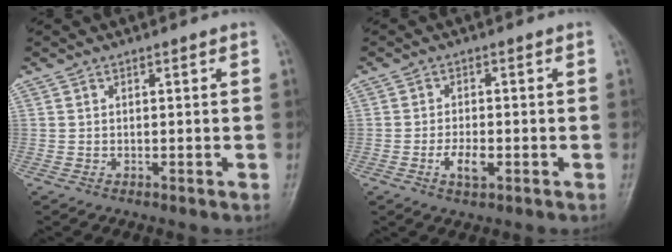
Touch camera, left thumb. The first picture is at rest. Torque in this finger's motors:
{"motor_torque": [0.03, 0.03, -0.01, -0.03, 0.00]}